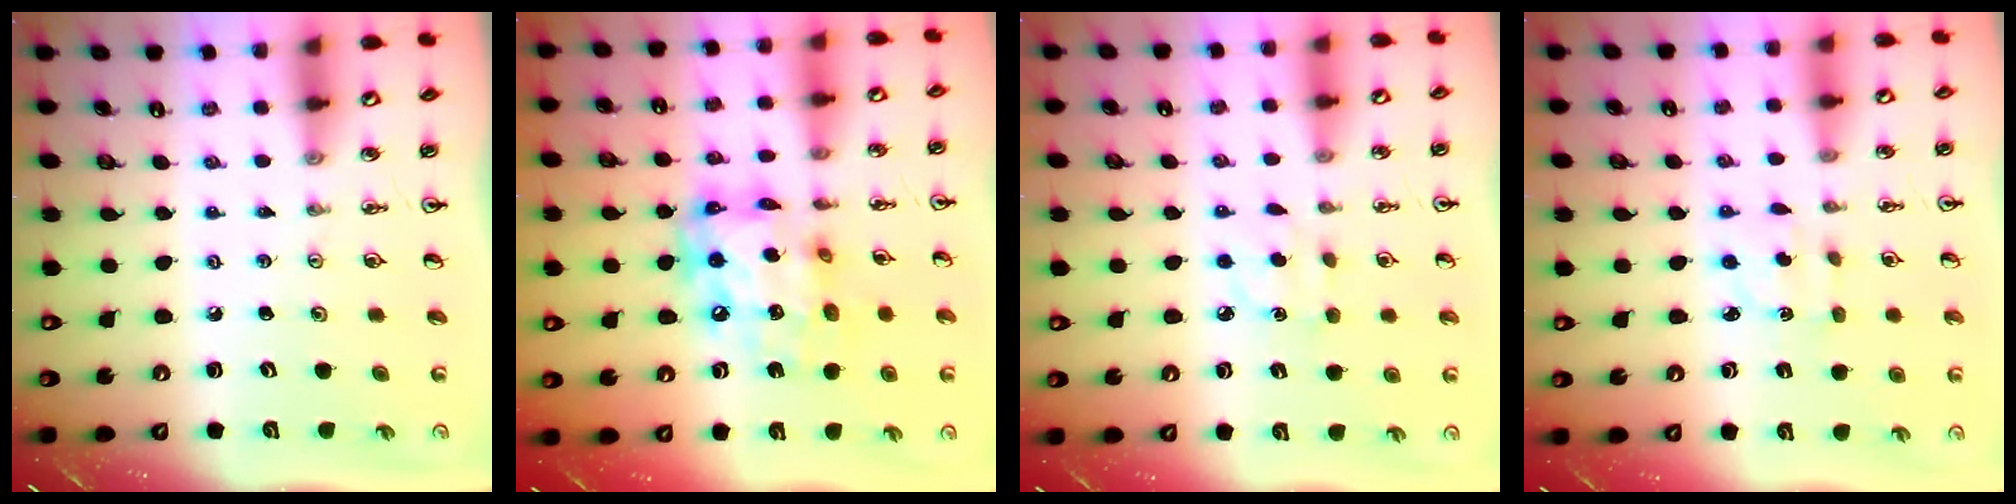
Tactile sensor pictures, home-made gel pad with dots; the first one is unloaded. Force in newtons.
{"total": 16.7, "press": 16.6, "slide": 1.4}
{"total": 6.2, "press": 6.2, "slide": 0.7}
{"total": 2.6, "press": 2.5, "slide": 0.6}